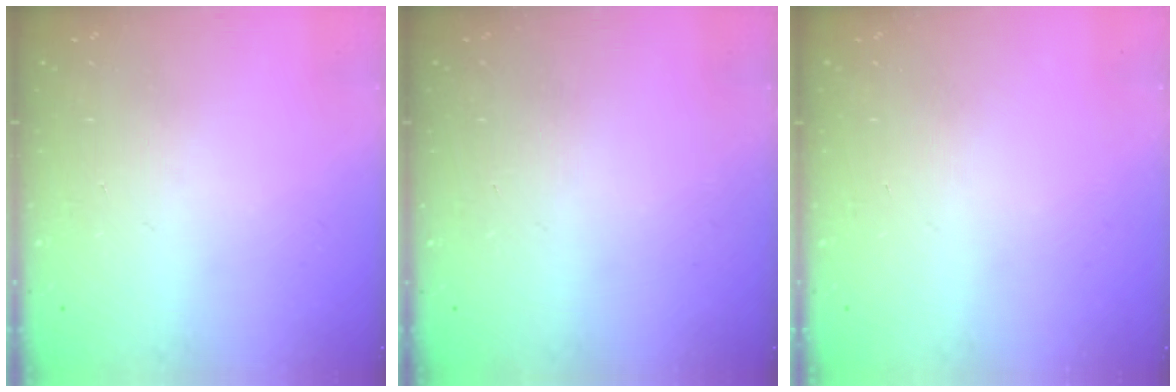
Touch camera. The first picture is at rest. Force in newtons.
{"total": 0.0}
{"total": 0.0}